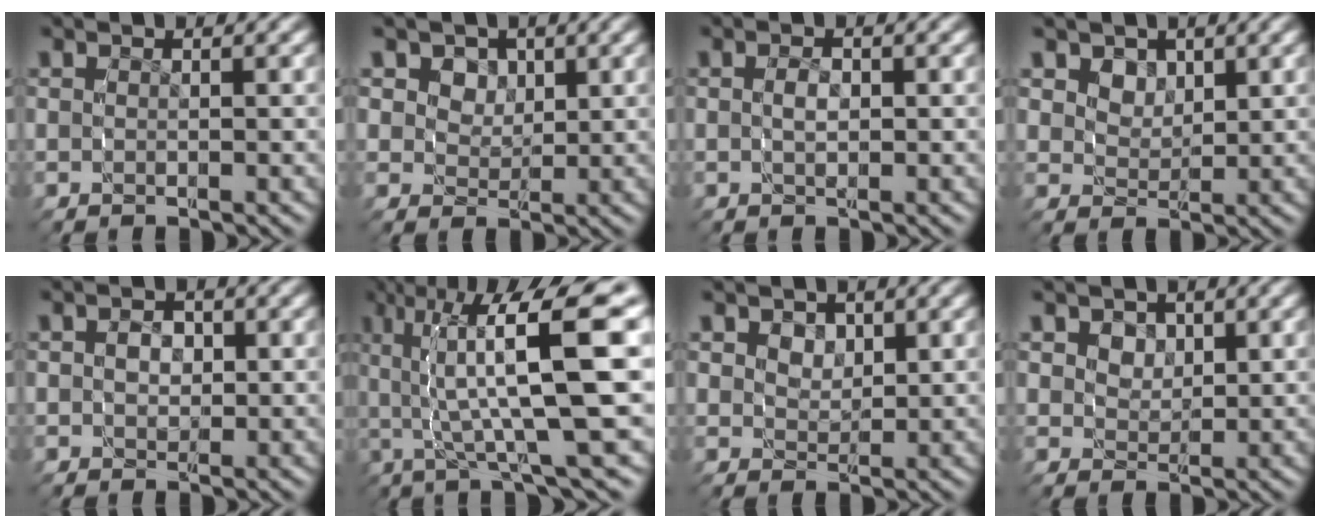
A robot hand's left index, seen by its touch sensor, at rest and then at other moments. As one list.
[{"total": 5.6, "force": [1.8, 4.7, 2.5], "torque": [-0.062, -0.016, 0.030]}, {"total": 1.7, "force": [-0.4, 1.1, 1.2], "torque": [-0.031, -0.010, -0.005]}, {"total": 3.3, "force": [1.2, 2.6, 1.6], "torque": [-0.041, -0.013, 0.024]}, {"total": 2.4, "force": [-0.3, 2.1, 1.2], "torque": [-0.033, -0.015, -0.001]}, {"total": 11.7, "force": [1.7, 4.3, 10.7], "torque": [-0.157, 0.018, 0.018]}, {"total": 2.4, "force": [0.8, 1.9, 1.2], "torque": [-0.028, -0.014, 0.019]}, {"total": 3.1, "force": [0.9, 2.5, 1.4], "torque": [-0.036, -0.018, 0.023]}]